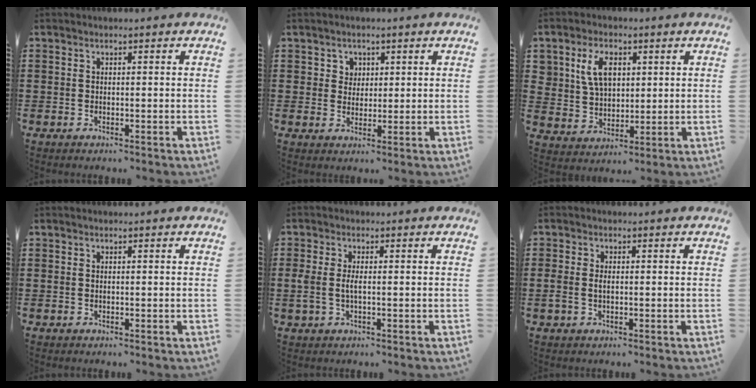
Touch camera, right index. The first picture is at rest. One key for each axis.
{"total": 2.5, "fx": 1.0, "fy": 2.3, "fz": 0.4, "tx": -0.018, "ty": 0.011, "tz": 0.017}
{"total": 6.3, "fx": 2.2, "fy": 4.3, "fz": 4.0, "tx": -0.086, "ty": 0.012, "tz": 0.038}
{"total": 0.0}
{"total": 2.5, "fx": -0.3, "fy": 0.8, "fz": 2.4, "tx": -0.059, "ty": -0.004, "tz": -0.011}
{"total": 1.5, "fx": -0.2, "fy": 0.9, "fz": 1.2, "tx": -0.025, "ty": 0.004, "tz": -0.005}